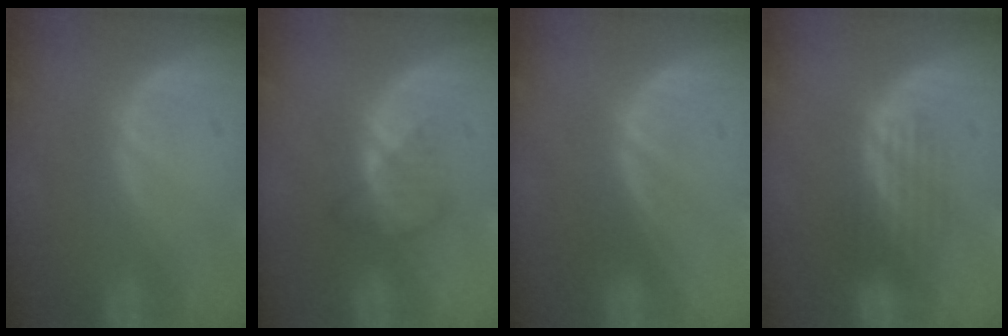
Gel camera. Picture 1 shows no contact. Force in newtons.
{"total": 3.0, "press": 2.8, "slide": 1.1}
{"total": 0.0}
{"total": 3.5, "press": 3.5, "slide": 0.0}